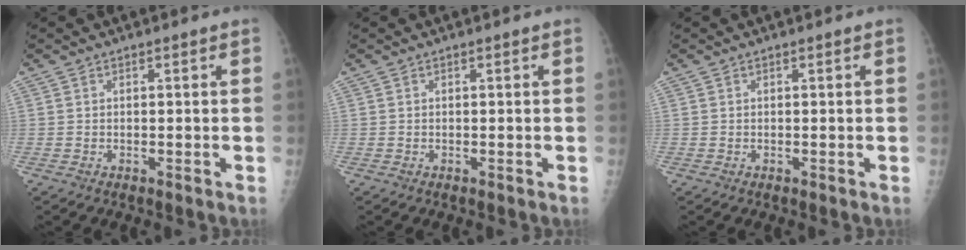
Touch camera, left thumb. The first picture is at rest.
{"total": 0.0}
{"total": 0.0}